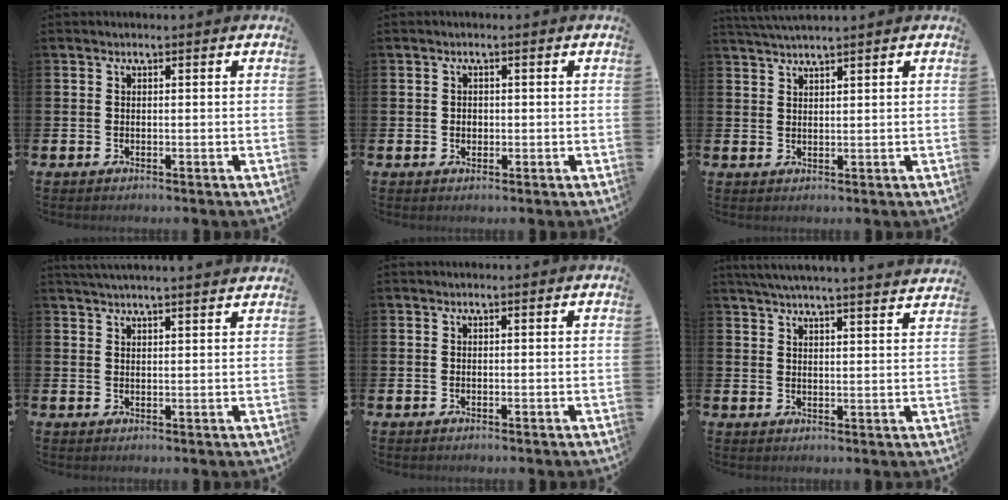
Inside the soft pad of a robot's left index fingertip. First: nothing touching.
{"total": 1.0, "force": [0.1, 0.9, 0.5], "torque": [-0.001, 0.005, -0.003]}
{"total": 2.5, "force": [2.5, -0.3, 0.3], "torque": [-0.017, -0.004, 0.047]}
{"total": 3.2, "force": [3.1, -0.5, 0.2], "torque": [-0.008, -0.012, 0.058]}
{"total": 0.0}
{"total": 5.1, "force": [5.0, -0.6, 1.1], "torque": [-0.032, -0.027, 0.087]}